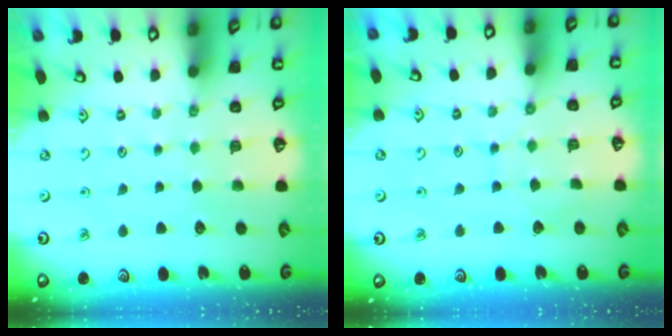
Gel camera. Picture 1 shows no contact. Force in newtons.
{"total": 4.2, "press": 4.2, "slide": 0.5}